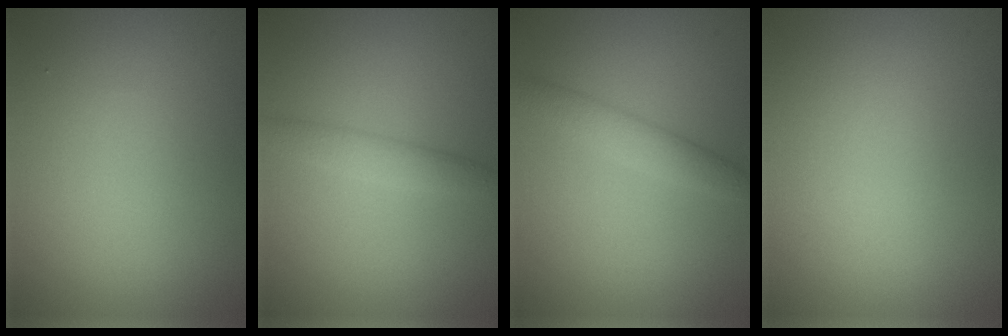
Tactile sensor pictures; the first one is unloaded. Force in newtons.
{"total": 2.2, "press": 2.2, "slide": 0.2}
{"total": 2.5, "press": 2.5, "slide": 0.0}
{"total": 0.0}